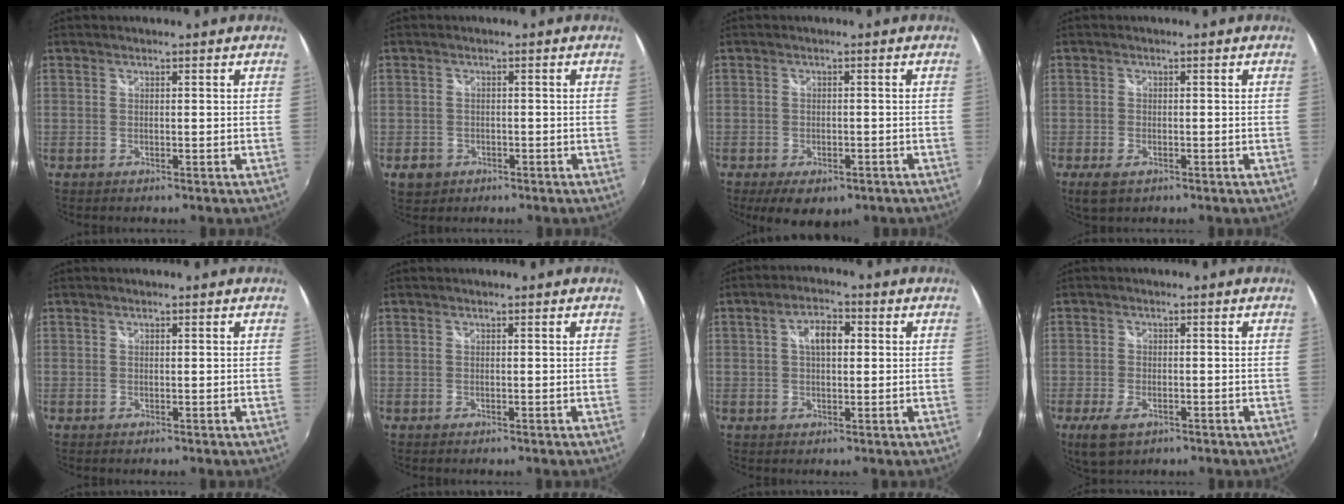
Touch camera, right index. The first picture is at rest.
{"total": 3.3, "force": [-1.4, 2.9, 0.8], "torque": [-0.027, 0.005, -0.016]}
{"total": 7.1, "force": [-4.4, 3.7, 4.2], "torque": [-0.090, -0.019, -0.062]}
{"total": 3.6, "force": [-2.0, 1.9, 2.4], "torque": [-0.055, -0.008, -0.034]}
{"total": 0.0}
{"total": 0.0}
{"total": 5.2, "force": [0.9, 2.7, 4.3], "torque": [-0.075, 0.015, 0.015]}
{"total": 5.5, "force": [-2.9, 2.9, 3.7], "torque": [-0.090, -0.014, -0.051]}